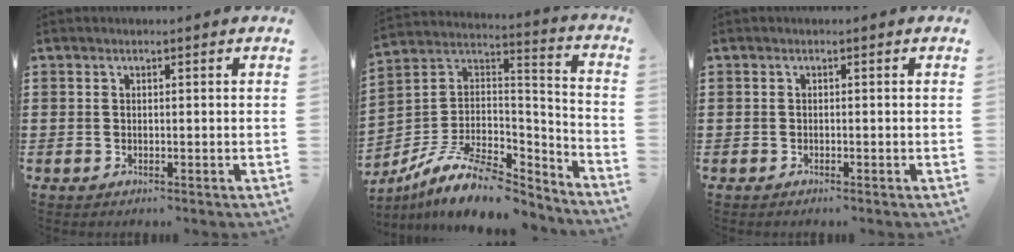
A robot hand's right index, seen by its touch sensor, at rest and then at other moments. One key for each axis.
{"total": 12.2, "fx": -8.5, "fy": 4.5, "fz": 7.5, "tx": -0.149, "ty": 0.019, "tz": -0.160}
{"total": 0.0}